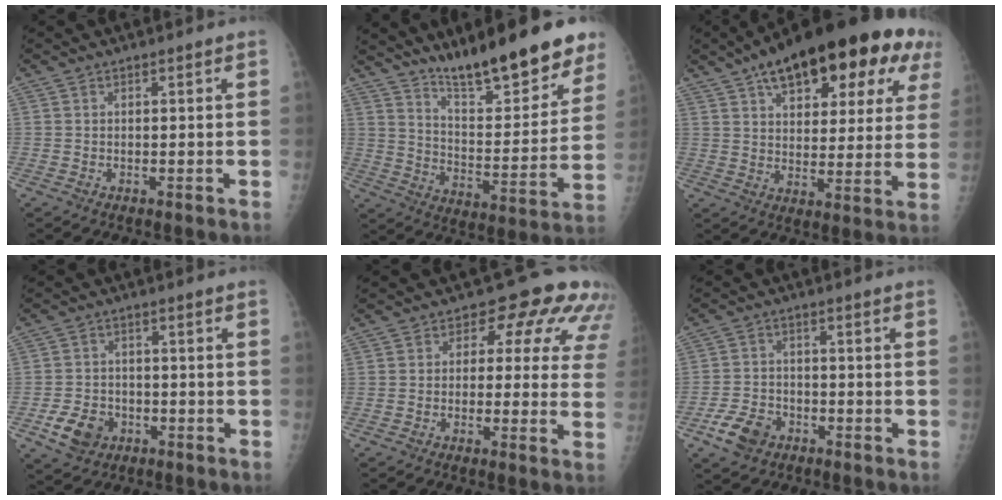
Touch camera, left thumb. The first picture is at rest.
{"total": 20.5, "force": [15.5, 5.1, 12.5], "torque": [-0.142, -0.097, 0.247]}
{"total": 25.7, "force": [13.5, 11.5, 18.6], "torque": [-0.240, 0.004, 0.191]}
{"total": 7.0, "force": [-3.2, 5.4, 3.2], "torque": [-0.043, 0.017, -0.049]}
{"total": 11.9, "force": [4.5, 7.2, 8.4], "torque": [-0.046, 0.002, 0.035]}
{"total": 6.9, "force": [-4.0, 4.7, 3.2], "torque": [-0.050, 0.020, -0.069]}